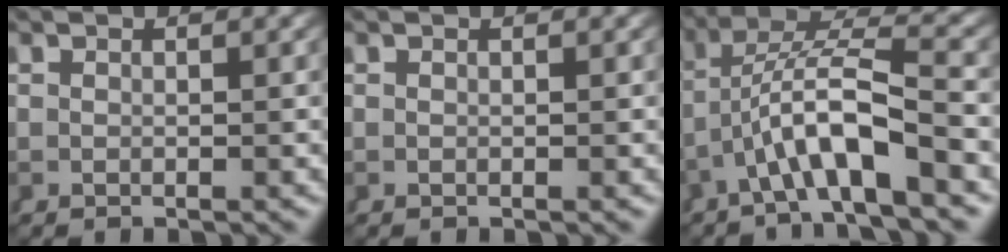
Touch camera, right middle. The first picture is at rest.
{"total": 0.0}
{"total": 5.6, "force": [-0.3, 2.1, 5.2], "torque": [-0.094, -0.009, -0.003]}